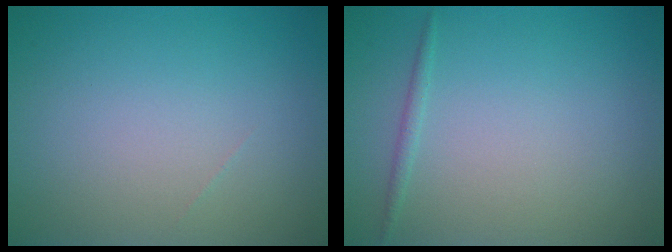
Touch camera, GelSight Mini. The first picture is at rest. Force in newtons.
{"total": 0.7, "press": 0.7, "slide": 0.0}